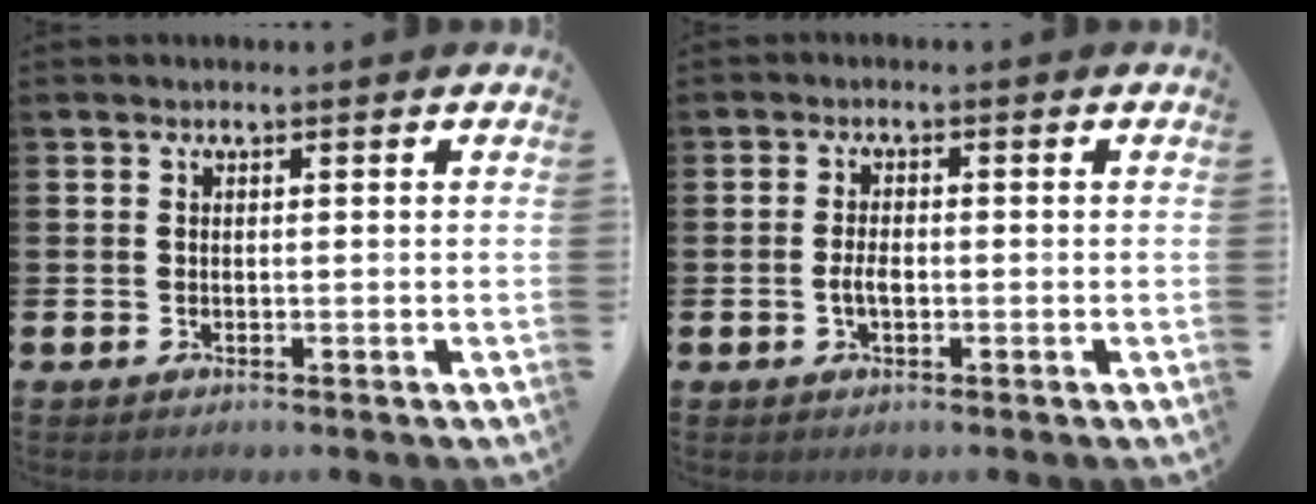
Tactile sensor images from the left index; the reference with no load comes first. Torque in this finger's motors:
{"motor_torque": [0.64, 0.11, 0.08, 0.05]}